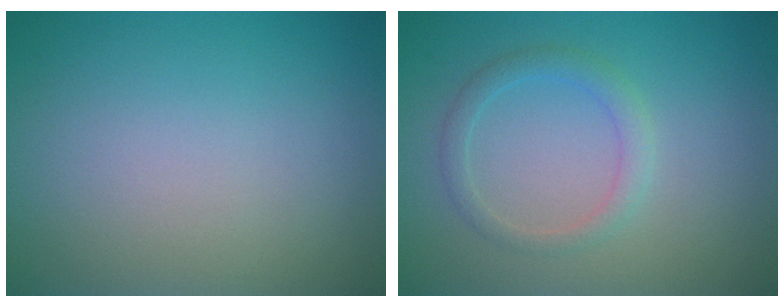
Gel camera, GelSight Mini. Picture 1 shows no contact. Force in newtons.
{"total": 2.0, "press": 2.0, "slide": 0.3}